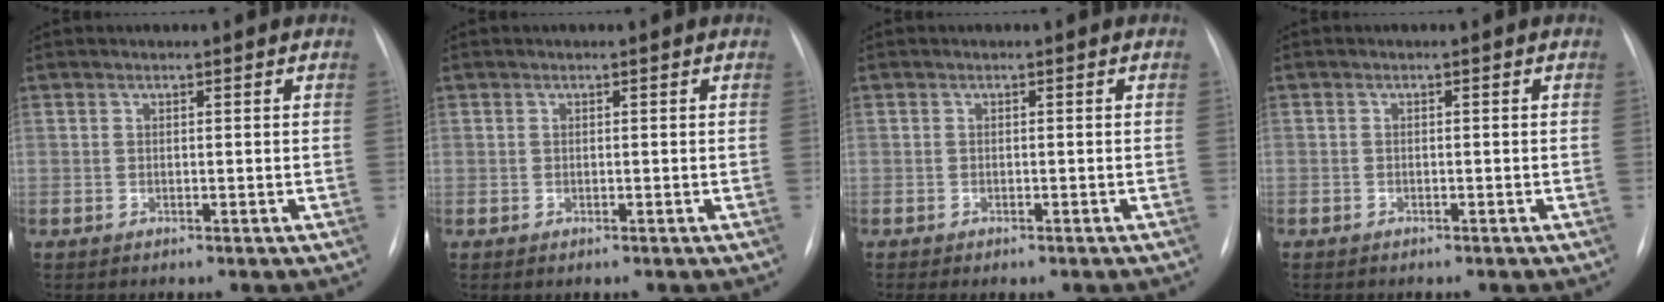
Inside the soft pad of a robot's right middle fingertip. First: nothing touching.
{"total": 0.0}
{"total": 2.2, "force": [-1.7, 0.5, 1.2], "torque": [-0.017, -0.006, -0.016]}
{"total": 0.7, "force": [-0.4, 0.5, 0.0], "torque": [-0.008, 0.003, -0.007]}